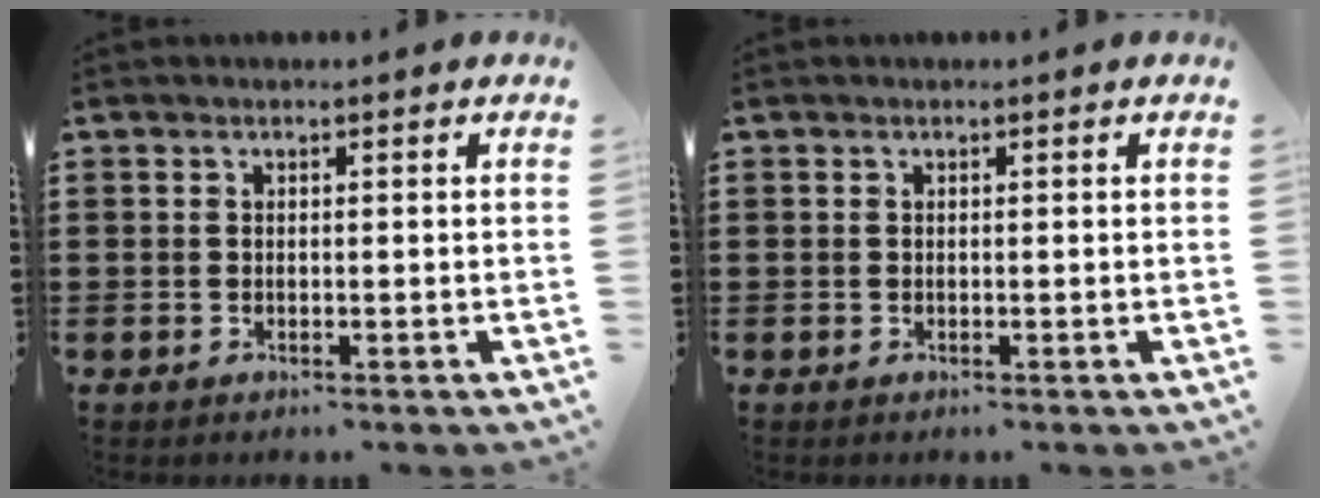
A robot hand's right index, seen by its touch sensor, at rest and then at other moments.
{"total": 0.0}